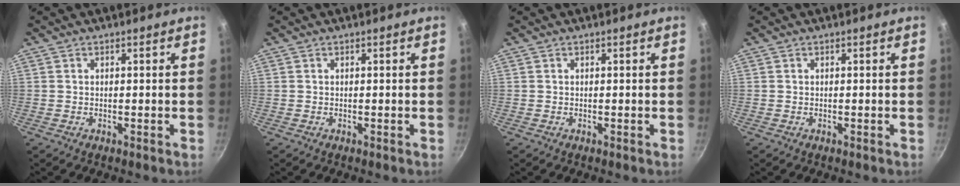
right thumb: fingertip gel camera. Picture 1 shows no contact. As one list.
[{"total": 0.0}, {"total": 0.0}, {"total": 0.0}]